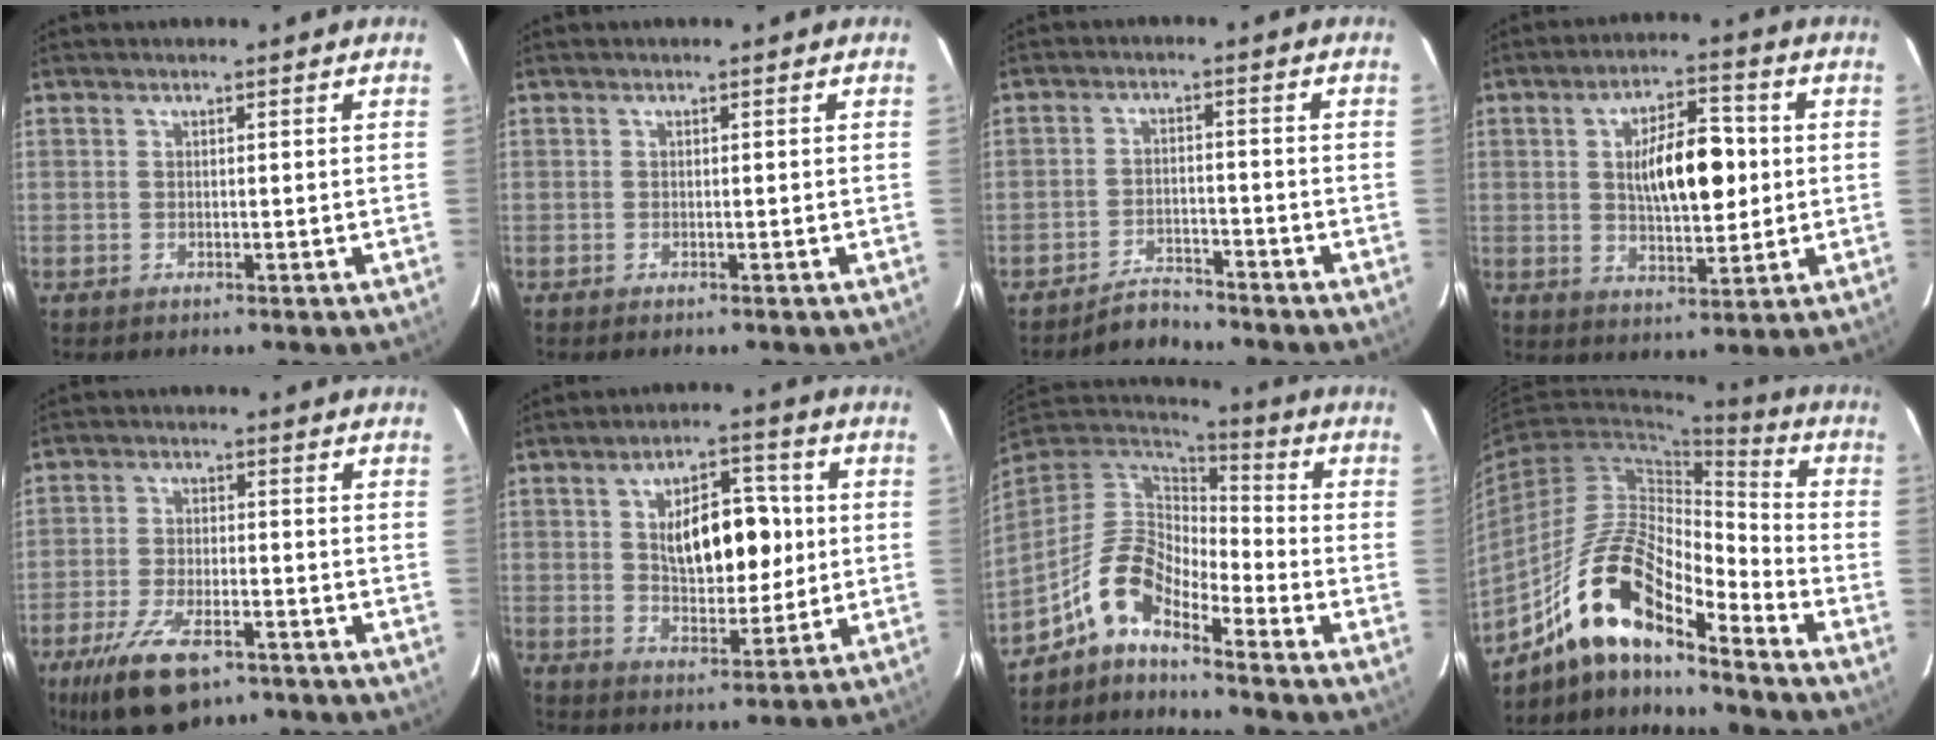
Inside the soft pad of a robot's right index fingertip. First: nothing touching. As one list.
[{"total": 0.0}, {"total": 3.6, "force": [-3.5, 0.7, -0.2], "torque": [0.001, -0.006, -0.061]}, {"total": 10.9, "force": [1.1, 4.0, 10.1], "torque": [-0.169, 0.015, 0.022]}, {"total": 10.9, "force": [-7.1, 3.9, 7.2], "torque": [-0.139, -0.016, -0.120]}, {"total": 11.4, "force": [1.6, 5.4, 10.0], "torque": [-0.158, 0.015, 0.033]}, {"total": 9.2, "force": [-6.6, 3.3, 5.4], "torque": [-0.118, 0.033, -0.129]}, {"total": 14.2, "force": [-10.5, 3.5, 9.0], "torque": [-0.169, 0.029, -0.188]}]